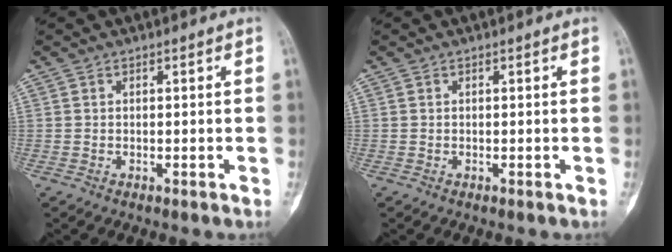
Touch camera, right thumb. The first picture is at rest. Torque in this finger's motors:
{"motor_torque": [0.03, 0.21, 0.00, 0.00, 0.03]}